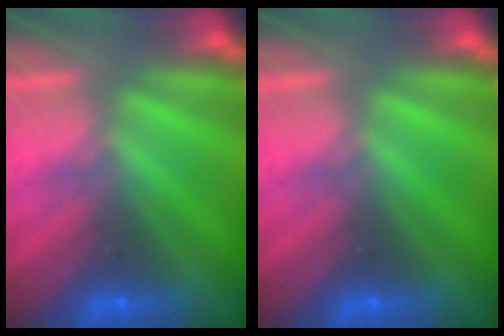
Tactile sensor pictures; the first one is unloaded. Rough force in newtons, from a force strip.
{"total": 0.0}